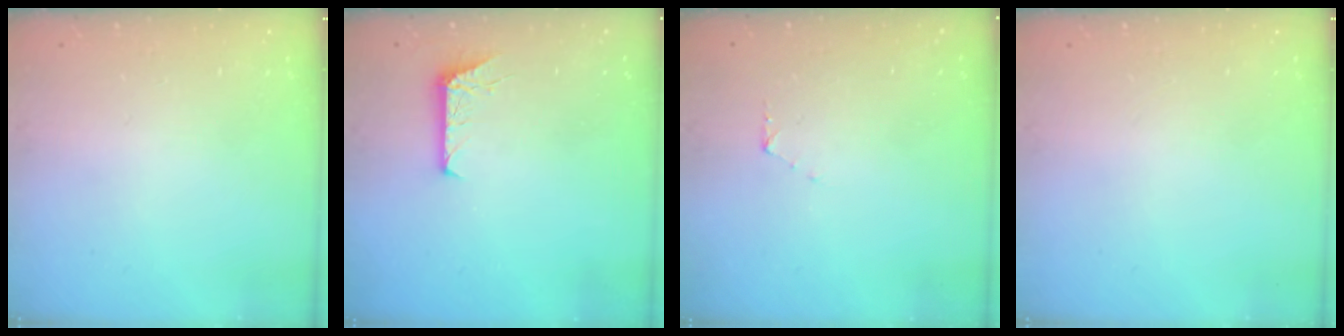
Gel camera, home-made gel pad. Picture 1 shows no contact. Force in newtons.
{"total": 5.9, "press": 5.9, "slide": 0.6}
{"total": 3.3, "press": 3.2, "slide": 0.3}
{"total": 0.0}